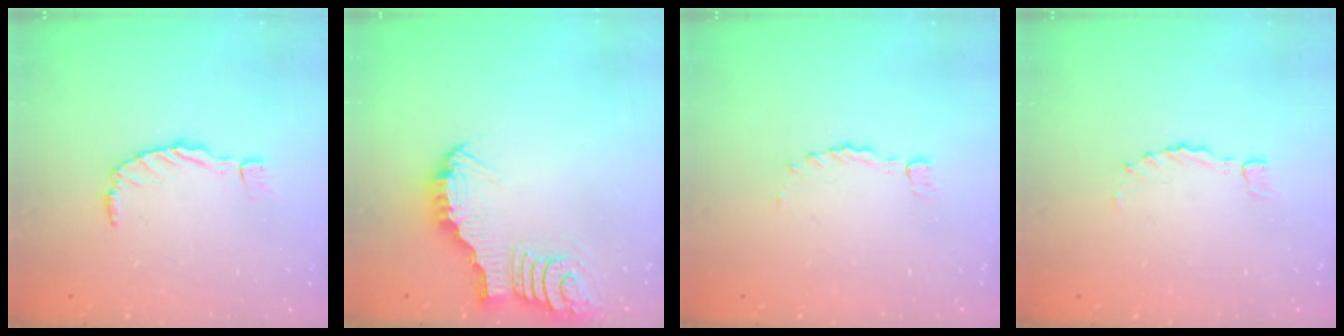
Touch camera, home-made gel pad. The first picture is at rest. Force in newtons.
{"total": 4.2, "press": 4.2, "slide": 0.4}
{"total": 0.0}
{"total": 0.0}